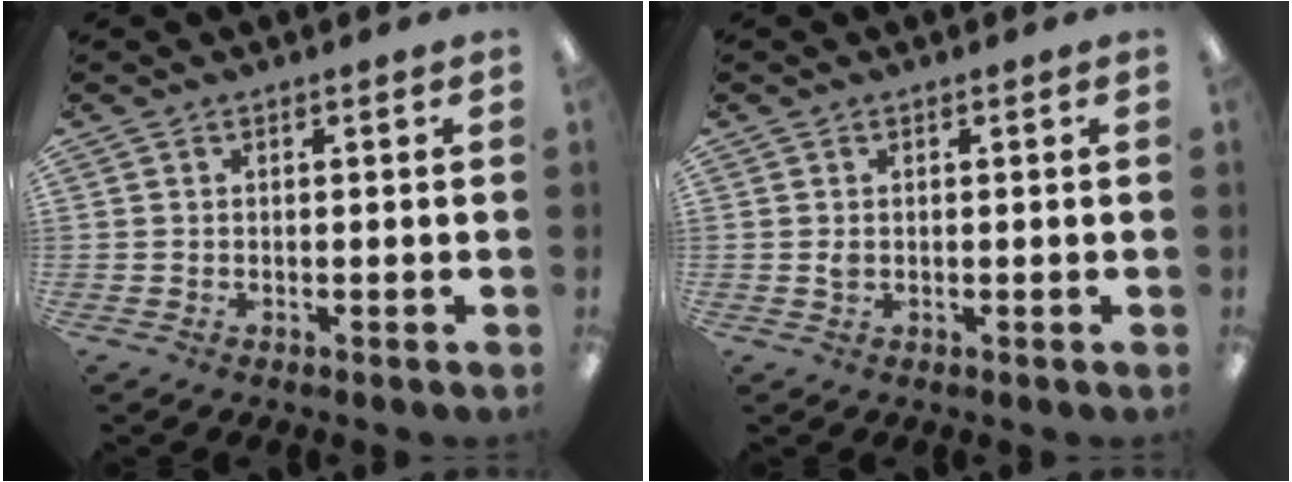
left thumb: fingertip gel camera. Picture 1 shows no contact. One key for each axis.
{"total": 1.2, "fx": 0.1, "fy": 0.9, "fz": 0.8, "tx": -0.009, "ty": 0.000, "tz": -0.001}